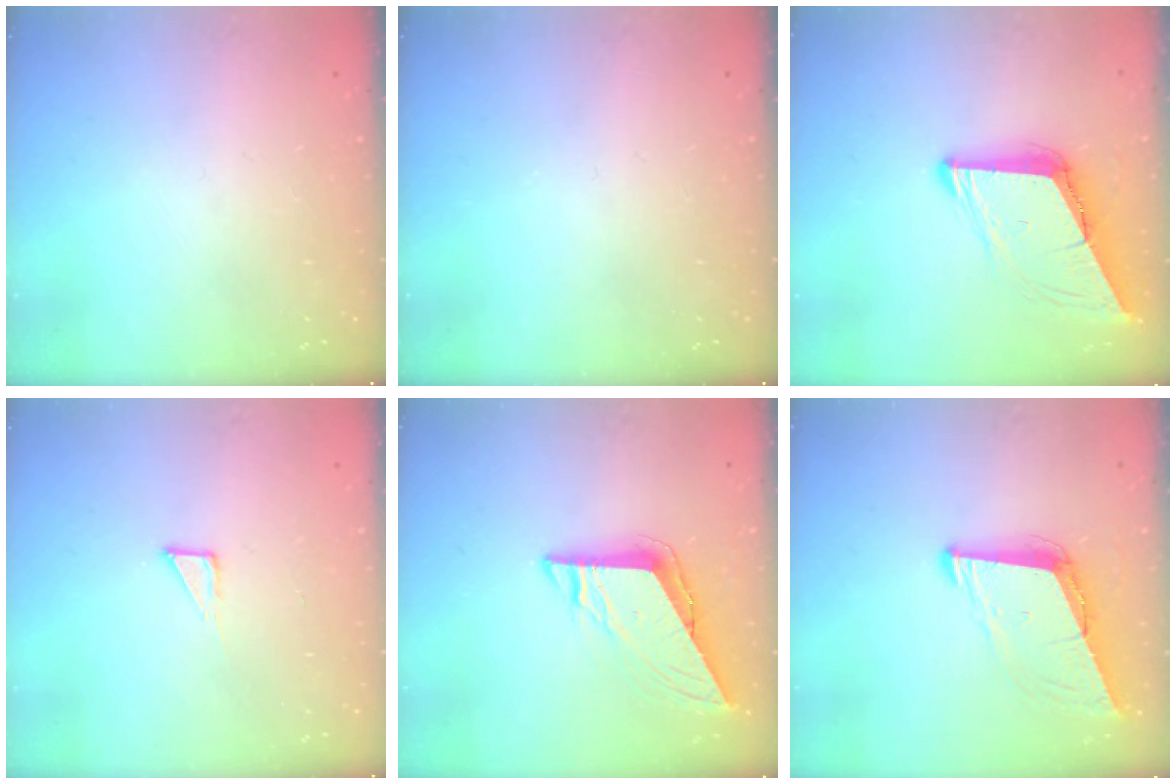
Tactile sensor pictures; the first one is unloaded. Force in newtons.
{"total": 0.0}
{"total": 9.1, "press": 9.0, "slide": 1.3}
{"total": 3.1, "press": 3.1, "slide": 0.2}
{"total": 8.3, "press": 8.3, "slide": 1.0}
{"total": 9.0, "press": 8.2, "slide": 3.7}